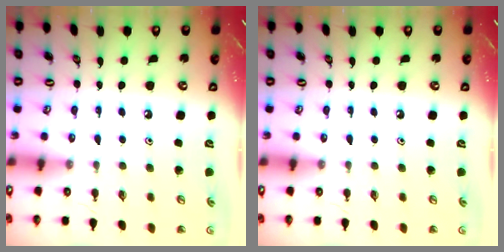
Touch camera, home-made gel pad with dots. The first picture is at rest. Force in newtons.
{"total": 0.0}